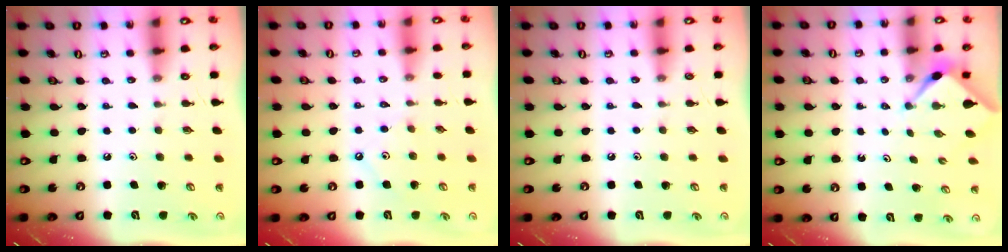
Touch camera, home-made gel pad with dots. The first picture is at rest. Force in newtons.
{"total": 1.7, "press": 1.7, "slide": 0.3}
{"total": 2.8, "press": 2.8, "slide": 0.4}
{"total": 2.5, "press": 2.5, "slide": 0.3}